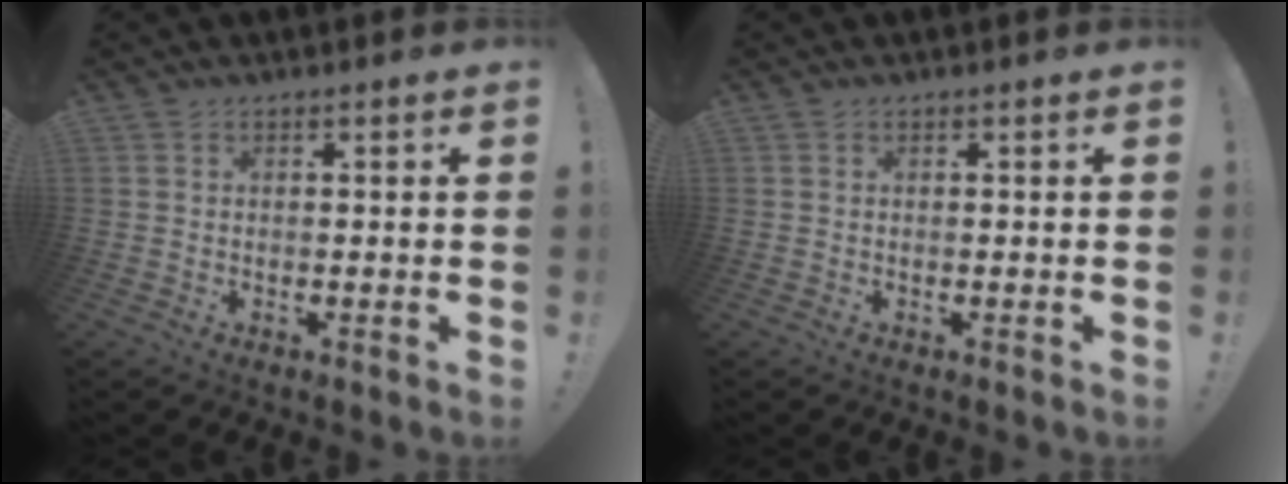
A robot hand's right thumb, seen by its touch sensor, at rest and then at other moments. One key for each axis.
{"total": 0.0}